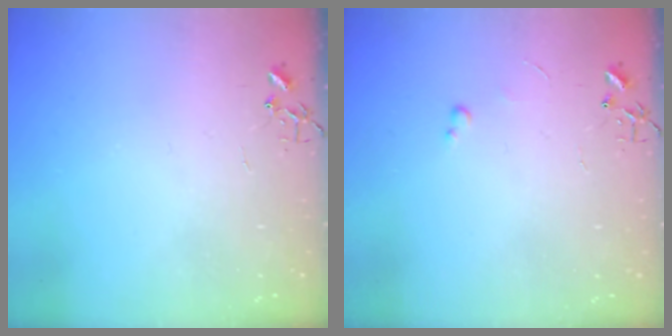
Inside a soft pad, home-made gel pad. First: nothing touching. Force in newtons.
{"total": 2.4, "press": 2.3, "slide": 0.4}